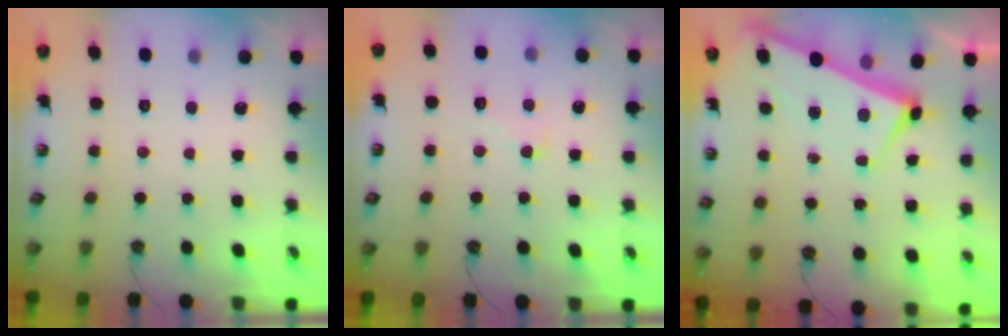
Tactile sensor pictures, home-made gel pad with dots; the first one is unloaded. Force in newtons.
{"total": 2.1, "press": 2.0, "slide": 0.8}
{"total": 1.0, "press": 0.9, "slide": 0.4}